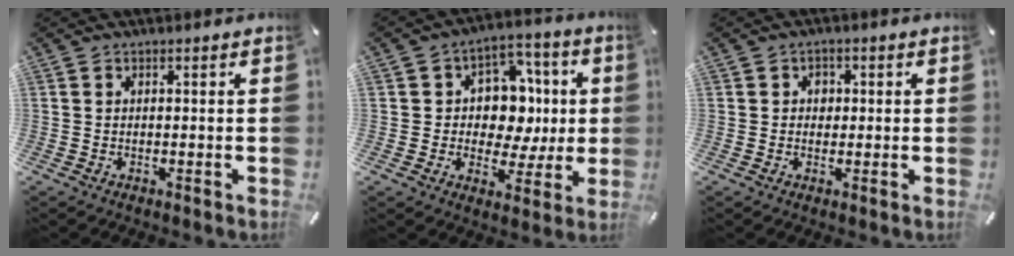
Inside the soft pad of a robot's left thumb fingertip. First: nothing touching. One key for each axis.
{"total": 12.0, "fx": 0.3, "fy": 10.4, "fz": 5.9, "tx": -0.072, "ty": -0.008, "tz": 0.014}
{"total": 2.4, "fx": -0.1, "fy": 2.2, "fz": 1.0, "tx": -0.006, "ty": 0.000, "tz": -0.009}